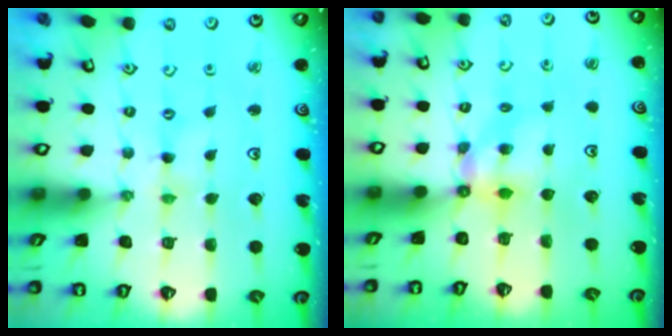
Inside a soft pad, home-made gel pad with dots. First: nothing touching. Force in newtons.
{"total": 6.2, "press": 6.2, "slide": 0.1}